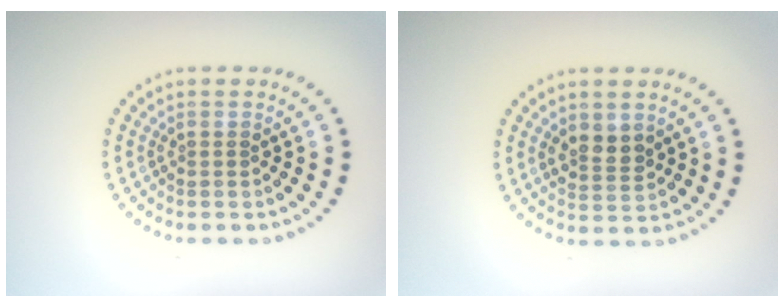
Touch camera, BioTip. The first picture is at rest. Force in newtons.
{"total": 2.2, "press": 2.1, "slide": 0.6}